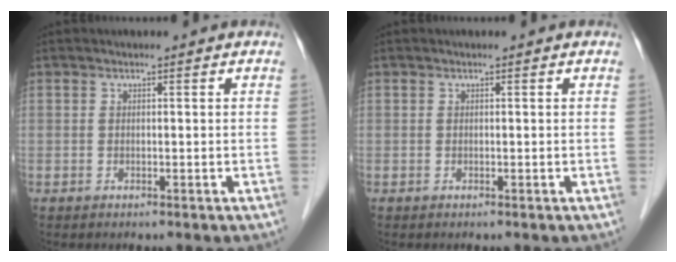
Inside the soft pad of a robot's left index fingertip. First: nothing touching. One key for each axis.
{"total": 0.0}